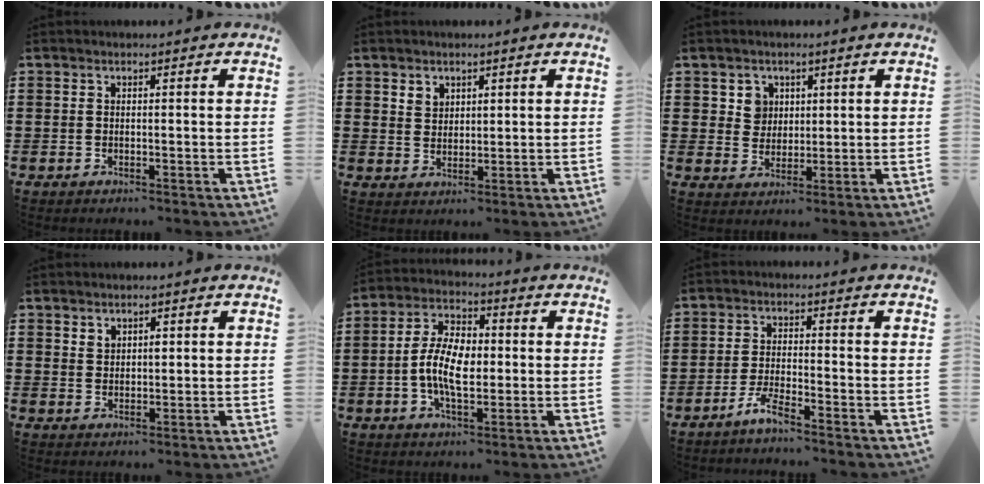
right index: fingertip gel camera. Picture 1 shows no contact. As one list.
[{"total": 2.4, "force": [1.7, 1.6, 0.2], "torque": [-0.010, 0.006, 0.034]}, {"total": 3.7, "force": [1.5, 3.3, 0.9], "torque": [-0.025, 0.009, 0.025]}, {"total": 1.5, "force": [0.8, 0.8, 1.0], "torque": [-0.013, 0.001, 0.012]}, {"total": 8.0, "force": [-1.0, 4.1, 6.7], "torque": [-0.148, 0.005, -0.025]}, {"total": 3.5, "force": [-2.9, -0.2, 1.9], "torque": [-0.049, -0.004, -0.060]}]